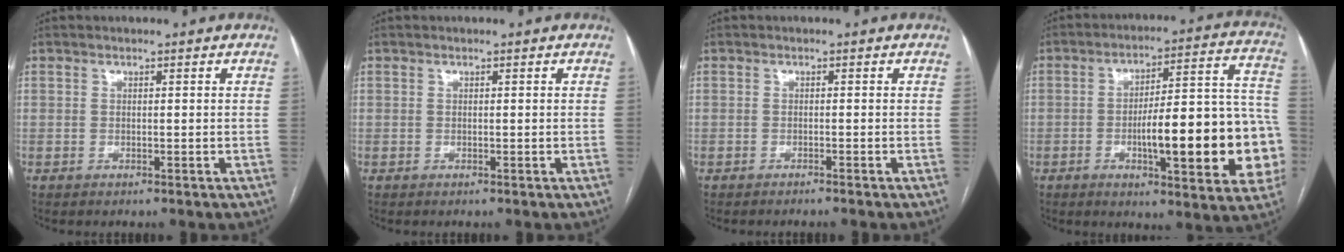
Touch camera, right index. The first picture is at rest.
{"total": 0.0}
{"total": 1.8, "force": [-1.6, -0.4, 0.8], "torque": [-0.007, 0.004, -0.021]}
{"total": 21.4, "force": [-4.9, 4.4, 20.3], "torque": [-0.211, 0.034, -0.056]}